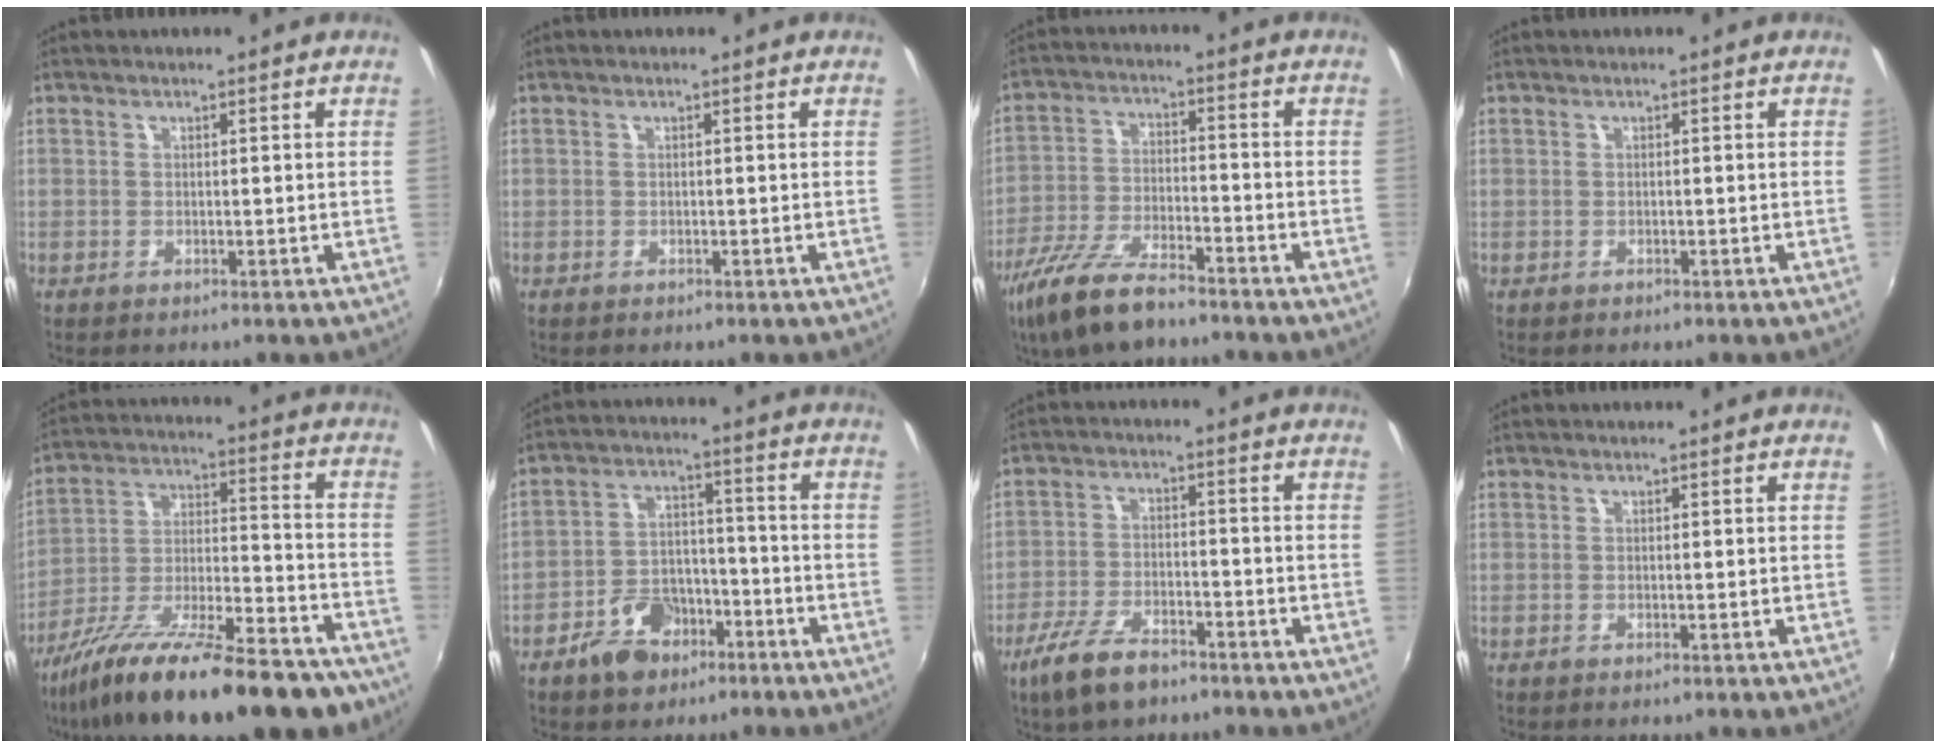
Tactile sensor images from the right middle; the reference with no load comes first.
{"total": 0.0}
{"total": 13.0, "force": [-9.7, 3.7, 7.8], "torque": [-0.171, -0.024, -0.186]}
{"total": 0.6, "force": [-0.3, 0.5, -0.1], "torque": [0.002, -0.001, -0.005]}
{"total": 25.5, "force": [-18.5, 7.1, 16.0], "torque": [-0.276, -0.038, -0.279]}
{"total": 9.5, "force": [-6.0, 5.8, 4.4], "torque": [-0.097, 0.021, -0.093]}
{"total": 9.6, "force": [-6.7, 3.8, 5.7], "torque": [-0.137, -0.014, -0.126]}
{"total": 0.0}